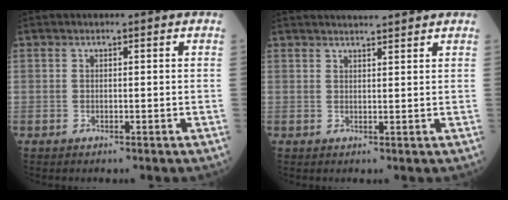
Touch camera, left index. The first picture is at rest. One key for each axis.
{"total": 4.1, "fx": 3.8, "fy": -0.1, "fz": 1.3, "tx": -0.021, "ty": 0.020, "tz": 0.055}